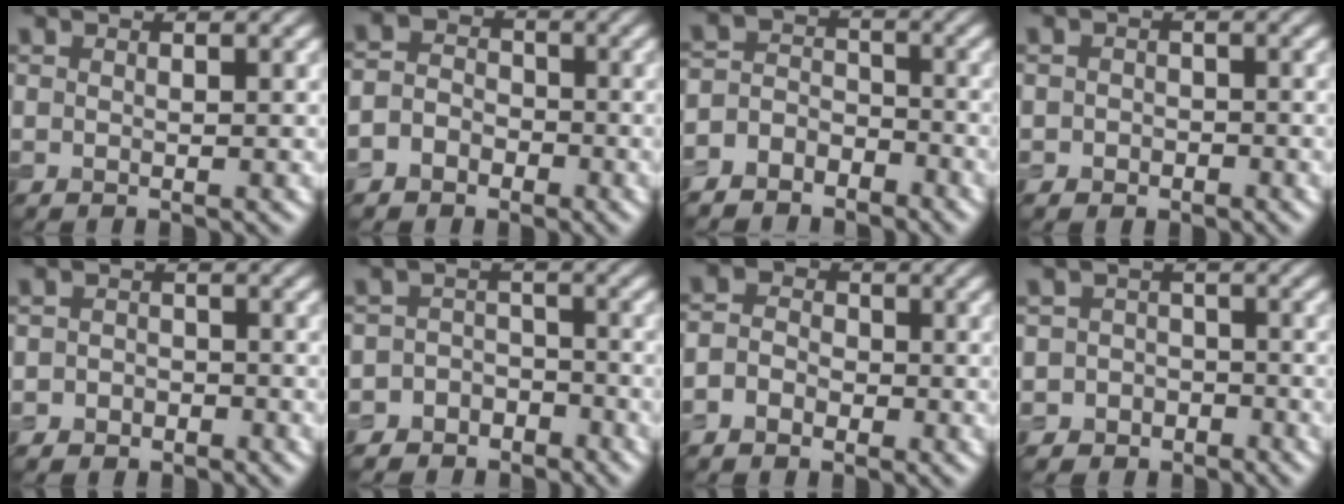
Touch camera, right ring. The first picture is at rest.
{"total": 4.6, "force": [-2.2, 3.9, 1.0], "torque": [0.009, 0.000, -0.053]}
{"total": 5.7, "force": [-4.5, 3.4, 0.8], "torque": [0.012, 0.001, -0.083]}
{"total": 1.3, "force": [-0.5, 1.1, 0.3], "torque": [0.009, 0.000, -0.012]}
{"total": 1.8, "force": [-1.0, 1.5, 0.3], "torque": [0.021, 0.005, -0.028]}
{"total": 5.3, "force": [-3.9, 3.6, -0.4], "torque": [0.041, 0.000, -0.070]}
{"total": 2.9, "force": [-1.3, 2.4, 1.2], "torque": [-0.002, 0.003, -0.034]}
{"total": 4.4, "force": [-2.4, 3.7, -0.1], "torque": [0.041, 0.000, -0.055]}